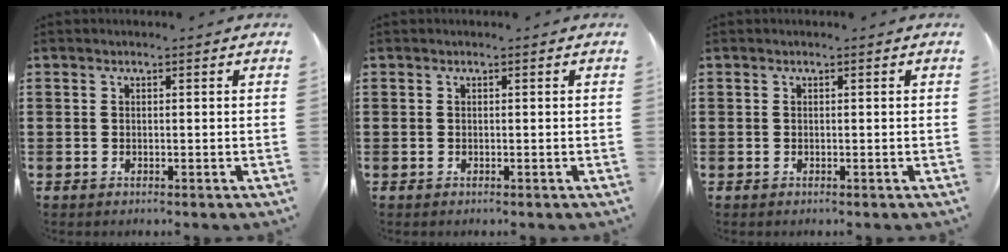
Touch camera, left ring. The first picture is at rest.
{"total": 0.0}
{"total": 0.0}